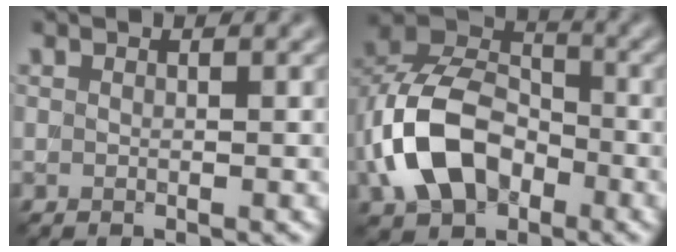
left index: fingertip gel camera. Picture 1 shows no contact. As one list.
[{"total": 9.6, "force": [-2.9, 6.6, 6.2], "torque": [-0.124, 0.012, -0.067]}]